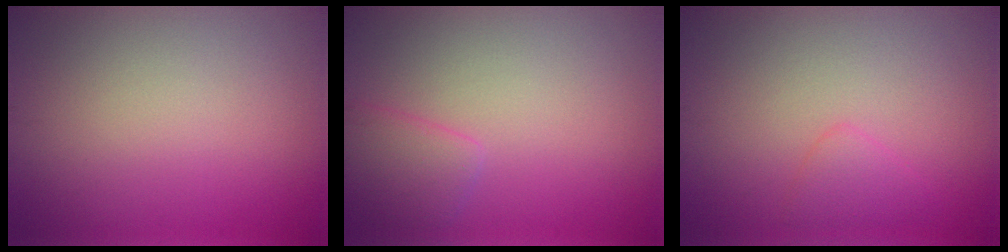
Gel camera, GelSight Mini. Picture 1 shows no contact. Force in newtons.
{"total": 2.1, "press": 2.1, "slide": 0.2}
{"total": 1.5, "press": 1.5, "slide": 0.1}